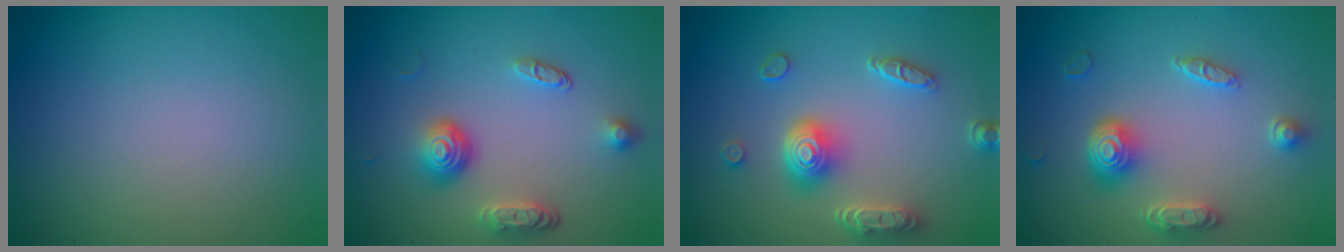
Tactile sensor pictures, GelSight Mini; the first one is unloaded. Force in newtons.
{"total": 3.7, "press": 2.7, "slide": 2.6}
{"total": 4.9, "press": 3.9, "slide": 2.9}
{"total": 4.3, "press": 3.4, "slide": 2.6}